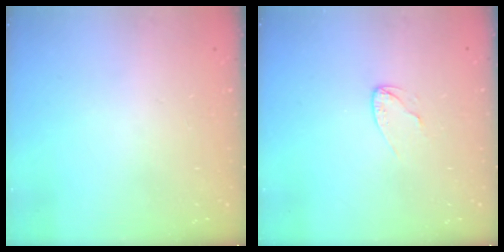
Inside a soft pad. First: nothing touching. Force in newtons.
{"total": 3.6, "press": 3.6, "slide": 0.4}